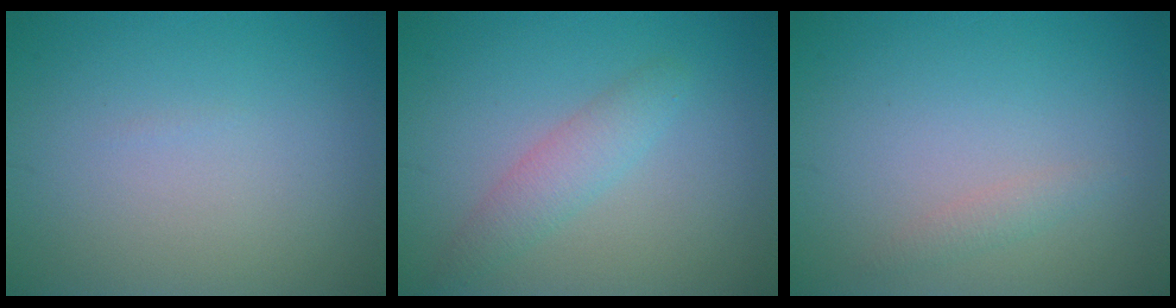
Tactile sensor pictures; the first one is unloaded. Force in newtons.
{"total": 2.4, "press": 2.4, "slide": 0.1}
{"total": 1.0, "press": 1.0, "slide": 0.0}